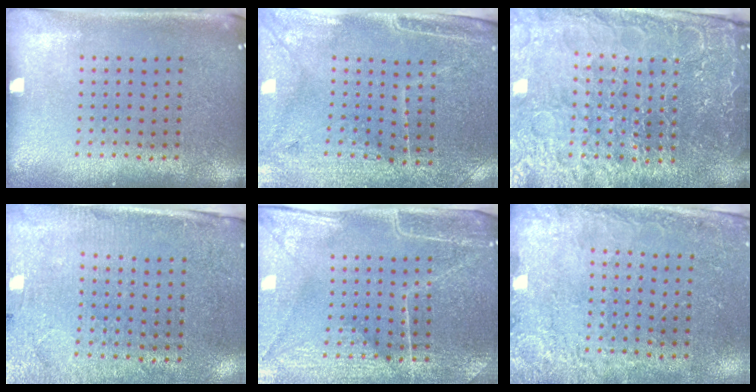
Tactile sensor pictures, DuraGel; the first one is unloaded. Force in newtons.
{"total": 3.3, "press": 3.1, "slide": 1.0}
{"total": 5.5, "press": 5.0, "slide": 2.3}
{"total": 2.8, "press": 2.6, "slide": 1.2}
{"total": 4.5, "press": 4.1, "slide": 1.9}
{"total": 2.5, "press": 2.4, "slide": 0.8}